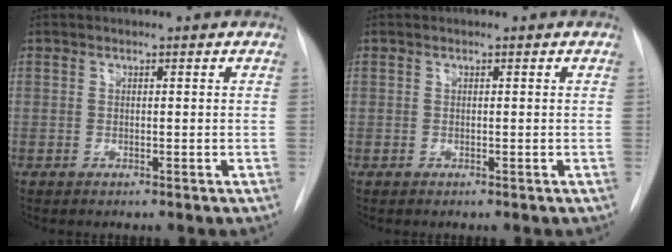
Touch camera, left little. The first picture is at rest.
{"total": 0.0}